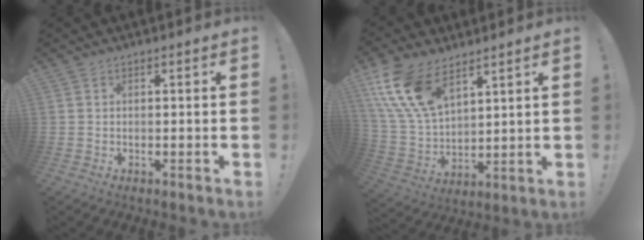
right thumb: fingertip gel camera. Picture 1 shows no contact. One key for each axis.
{"total": 16.3, "fx": 9.8, "fy": 8.7, "fz": 9.8, "tx": -0.225, "ty": -0.048, "tz": 0.187}